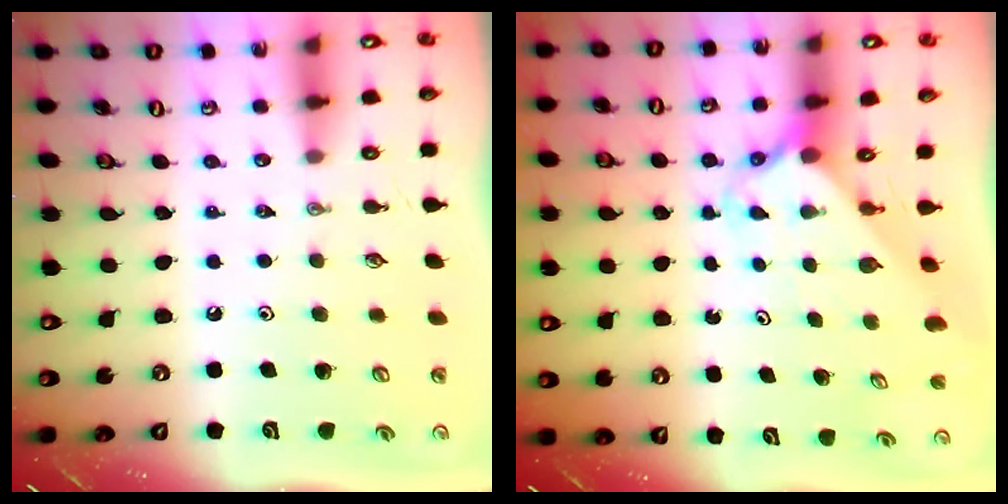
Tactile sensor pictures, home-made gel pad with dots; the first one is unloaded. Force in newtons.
{"total": 2.4, "press": 2.4, "slide": 0.2}